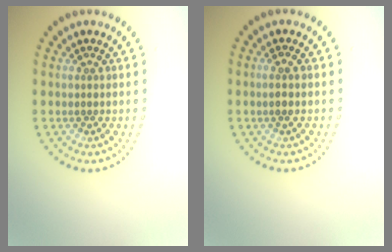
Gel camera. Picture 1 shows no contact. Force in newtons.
{"total": 0.8, "press": 0.6, "slide": 0.5}